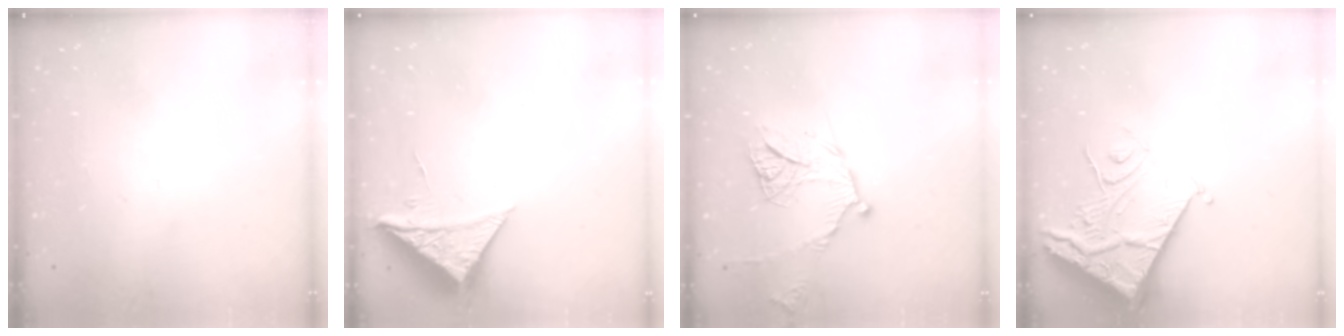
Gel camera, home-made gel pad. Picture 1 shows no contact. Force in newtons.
{"total": 8.6, "press": 8.6, "slide": 0.2}
{"total": 12.4, "press": 12.4, "slide": 1.0}
{"total": 11.3, "press": 11.3, "slide": 1.4}